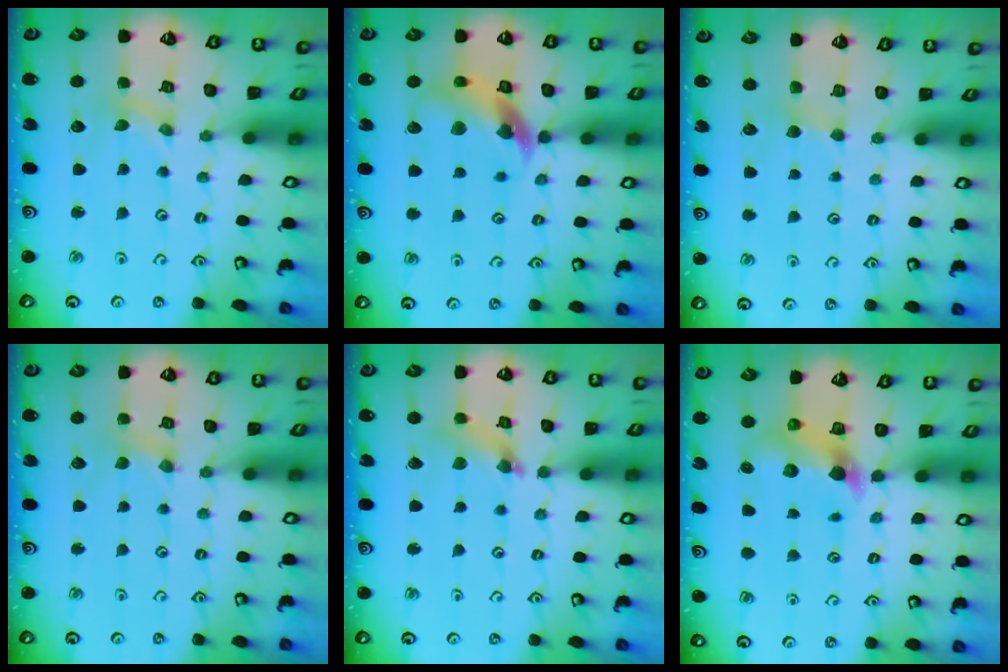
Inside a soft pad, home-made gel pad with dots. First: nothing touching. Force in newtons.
{"total": 11.0, "press": 10.9, "slide": 1.5}
{"total": 3.2, "press": 3.1, "slide": 0.5}
{"total": 1.7, "press": 1.7, "slide": 0.2}
{"total": 5.4, "press": 5.4, "slide": 0.4}
{"total": 5.4, "press": 5.4, "slide": 0.5}